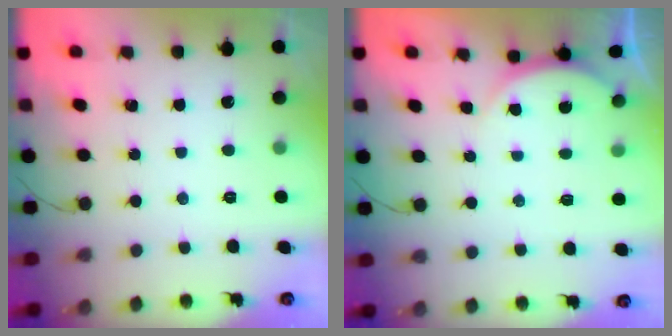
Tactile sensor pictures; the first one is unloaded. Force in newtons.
{"total": 3.6, "press": 3.1, "slide": 1.8}